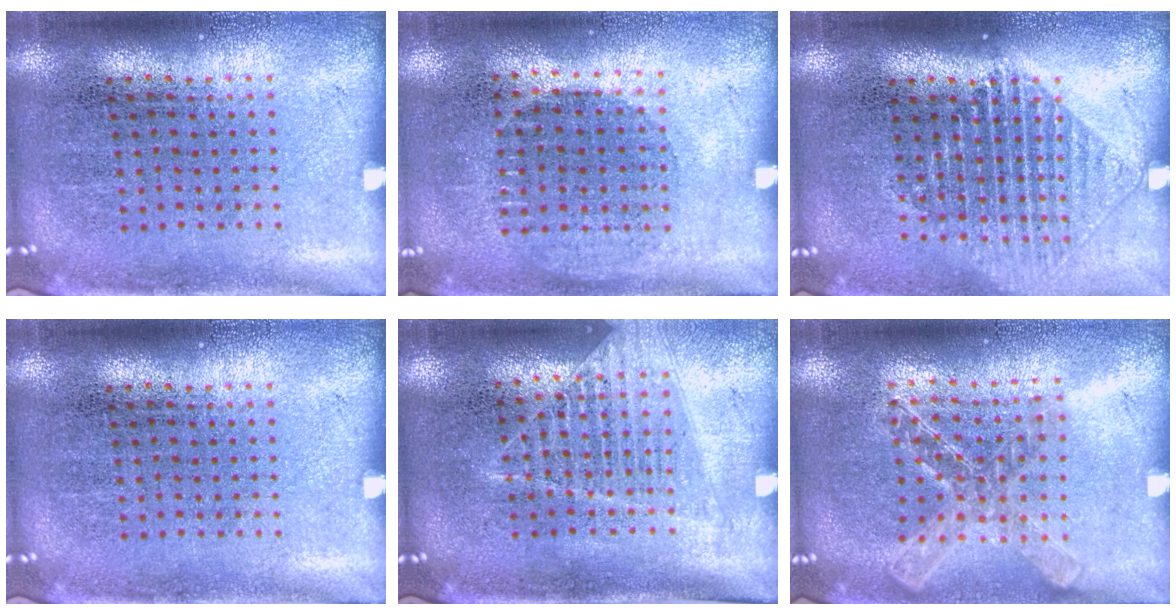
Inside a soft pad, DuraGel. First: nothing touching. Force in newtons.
{"total": 0.9, "press": 0.8, "slide": 0.4}
{"total": 1.3, "press": 1.3, "slide": 0.5}
{"total": 0.0}
{"total": 1.2, "press": 1.2, "slide": 0.0}
{"total": 1.5, "press": 1.3, "slide": 0.6}